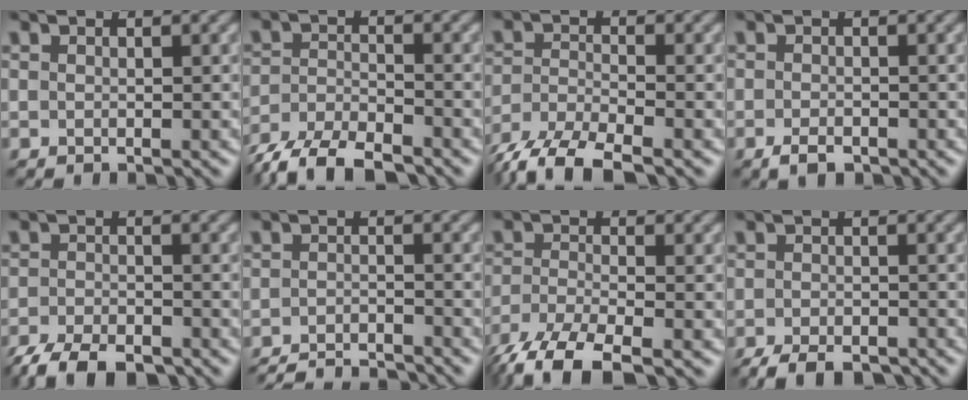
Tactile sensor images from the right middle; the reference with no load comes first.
{"total": 6.8, "force": [-5.6, 2.1, 3.3], "torque": [-0.060, -0.011, -0.107]}
{"total": 6.5, "force": [-5.0, 1.9, 3.7], "torque": [-0.071, -0.012, -0.098]}
{"total": 1.7, "force": [-1.1, 0.8, 1.1], "torque": [-0.018, -0.002, -0.020]}
{"total": 6.1, "force": [-4.8, 2.2, 3.1], "torque": [-0.048, -0.010, -0.092]}
{"total": 5.2, "force": [-4.9, 0.7, 1.8], "torque": [-0.027, -0.008, -0.082]}
{"total": 6.7, "force": [-4.8, 1.9, 4.3], "torque": [-0.086, -0.016, -0.100]}
{"total": 4.9, "force": [-3.9, 1.7, 2.4], "torque": [-0.033, -0.008, -0.068]}